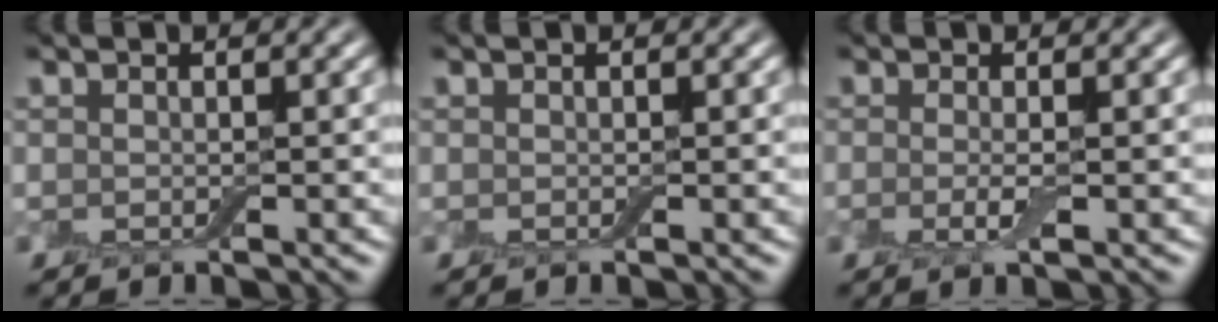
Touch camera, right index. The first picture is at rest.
{"total": 0.0}
{"total": 1.4, "force": [-0.6, 0.2, 1.2], "torque": [-0.026, -0.006, -0.010]}